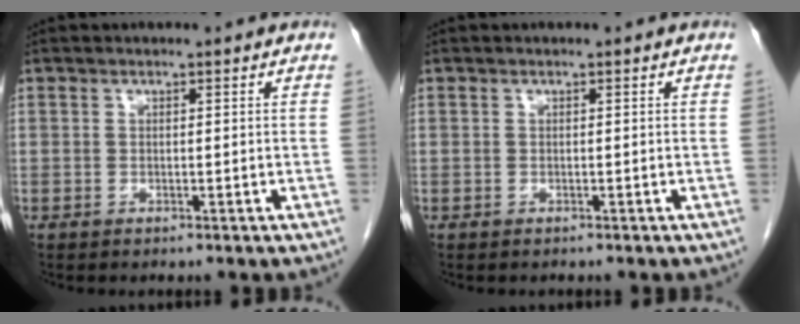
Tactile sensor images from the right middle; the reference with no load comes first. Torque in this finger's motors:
{"motor_torque": [-0.36, -0.03, 0.06, 0.01]}